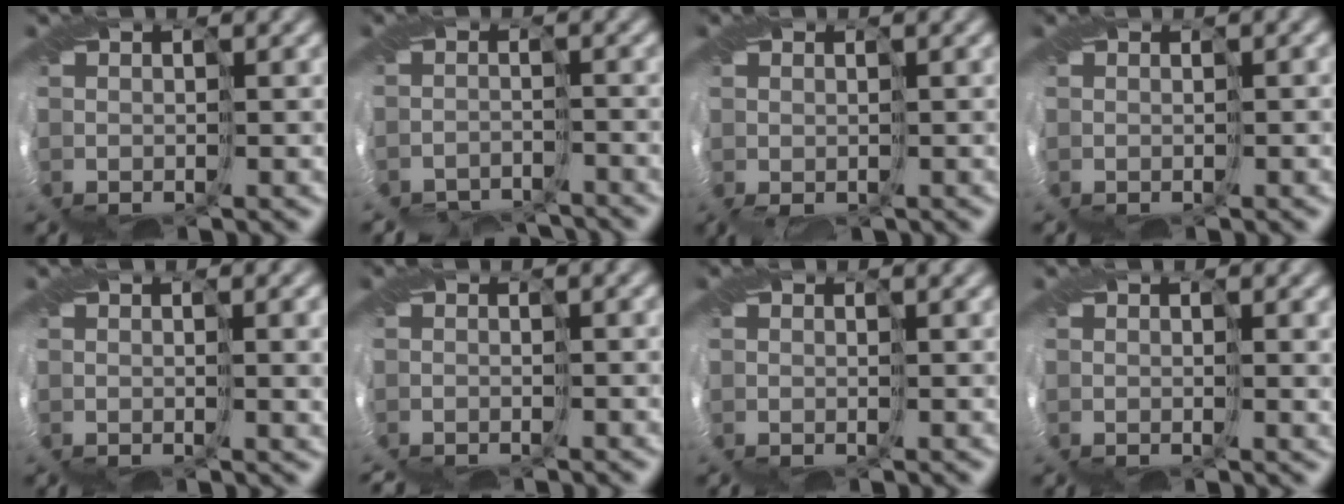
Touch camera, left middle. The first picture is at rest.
{"total": 6.3, "force": [-6.1, -0.6, -1.5], "torque": [0.006, -0.019, -0.081]}
{"total": 2.0, "force": [-1.7, -0.5, -0.9], "torque": [-0.007, -0.023, -0.007]}
{"total": 2.1, "force": [-0.8, -1.4, -1.2], "torque": [0.012, -0.011, 0.005]}
{"total": 3.2, "force": [0.6, 1.0, 3.0], "torque": [-0.036, 0.006, 0.012]}
{"total": 3.4, "force": [-2.8, -1.5, -1.3], "torque": [0.010, -0.019, -0.027]}
{"total": 1.9, "force": [-0.4, -1.4, -1.2], "torque": [0.012, -0.011, 0.009]}
{"total": 1.6, "force": [0.5, 0.5, 1.4], "torque": [-0.022, -0.001, 0.012]}